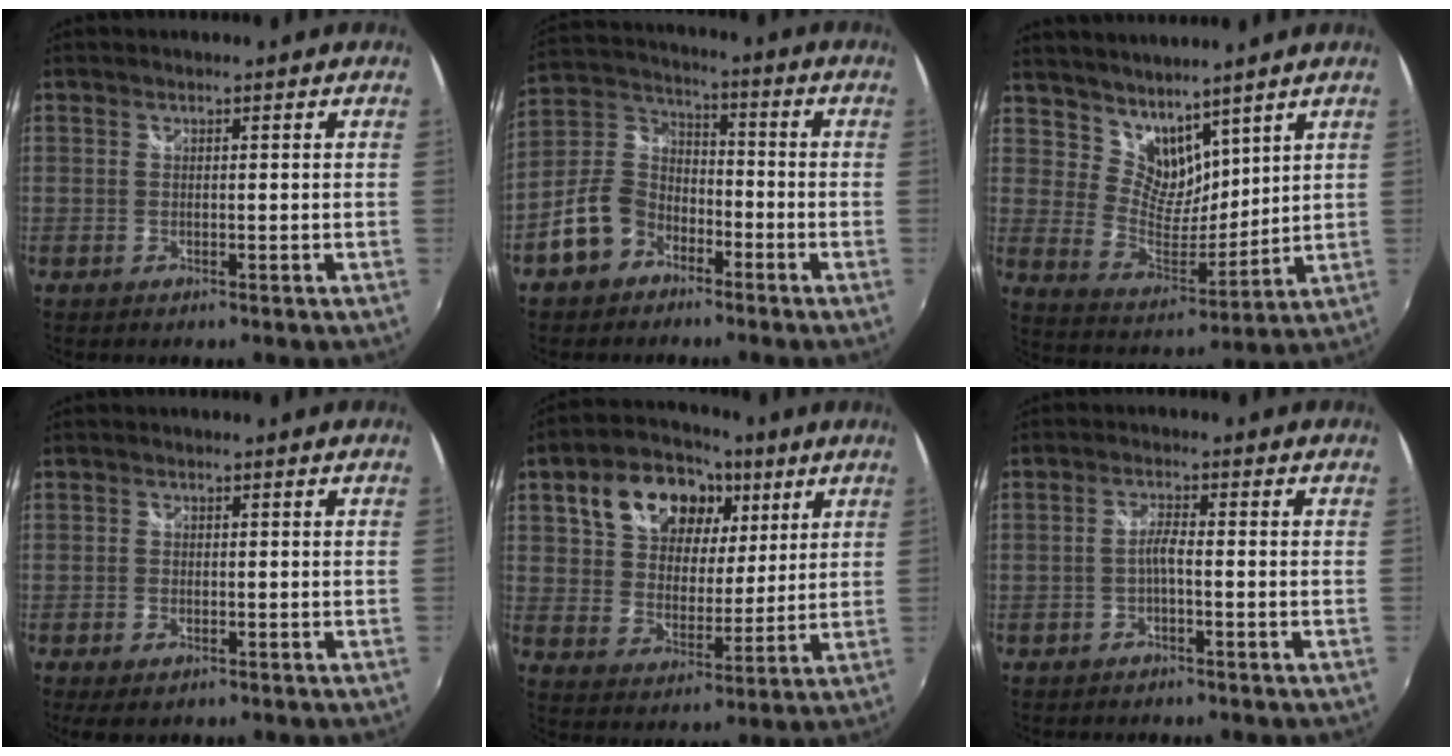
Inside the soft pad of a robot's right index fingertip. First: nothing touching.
{"total": 9.8, "force": [-5.6, 7.0, 4.0], "torque": [-0.099, 0.031, -0.100]}
{"total": 9.8, "force": [7.8, 4.8, 3.4], "torque": [-0.057, -0.004, 0.153]}
{"total": 3.2, "force": [-2.0, 1.5, 1.9], "torque": [-0.043, -0.010, -0.035]}
{"total": 17.9, "force": [8.6, 11.7, 10.5], "torque": [-0.214, 0.053, 0.149]}
{"total": 2.2, "force": [-1.1, 0.1, 1.9], "torque": [-0.040, 0.005, -0.023]}